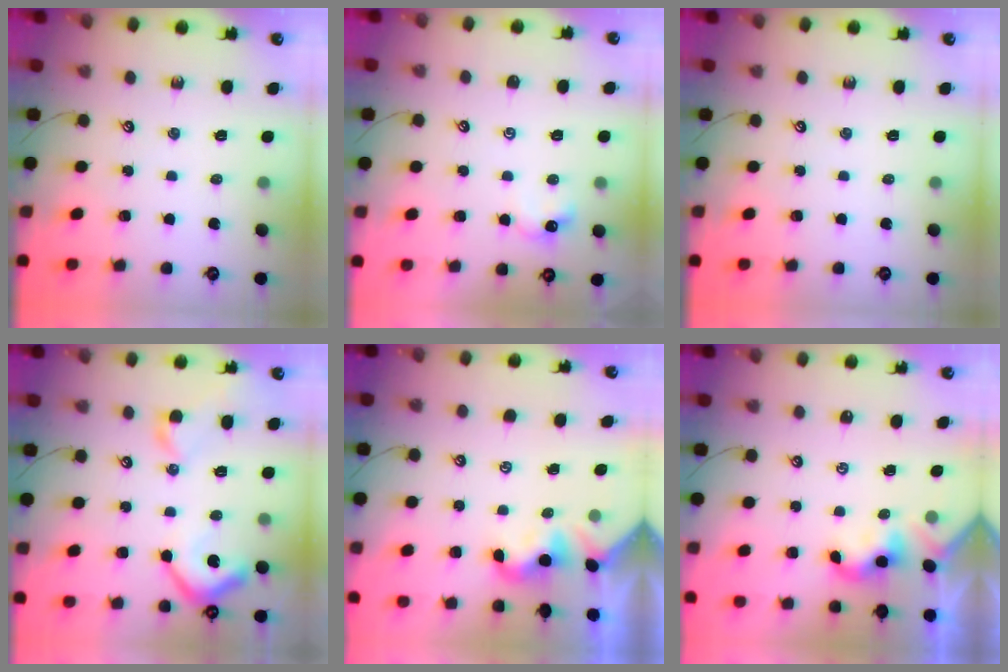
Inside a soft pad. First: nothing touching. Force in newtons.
{"total": 1.7, "press": 1.7, "slide": 0.3}
{"total": 0.0}
{"total": 8.8, "press": 8.7, "slide": 1.1}
{"total": 2.0, "press": 2.0, "slide": 0.4}
{"total": 2.2, "press": 2.2, "slide": 0.2}